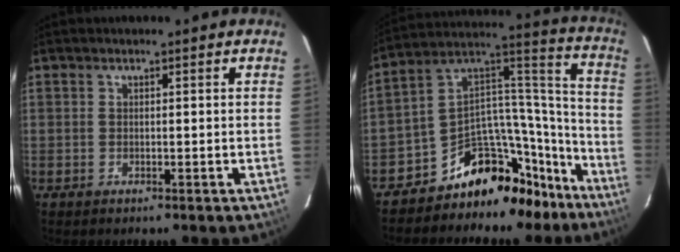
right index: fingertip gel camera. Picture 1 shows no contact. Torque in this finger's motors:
{"motor_torque": [1.27, -0.87, 0.21, -0.05]}